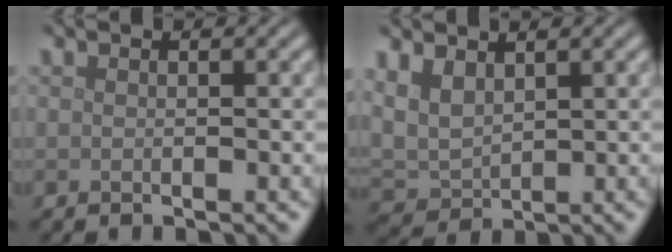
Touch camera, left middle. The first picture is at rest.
{"total": 3.5, "force": [1.8, 2.0, 2.1], "torque": [-0.054, -0.003, 0.038]}